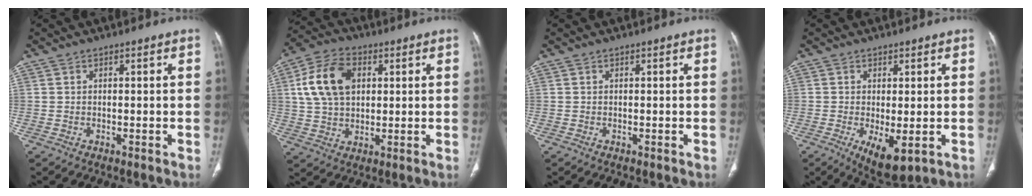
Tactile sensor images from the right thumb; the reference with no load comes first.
{"total": 12.9, "force": [3.1, 8.7, 9.0], "torque": [-0.157, 0.010, 0.054]}
{"total": 0.0}
{"total": 7.1, "force": [-1.9, 3.0, 6.2], "torque": [-0.099, -0.020, -0.018]}